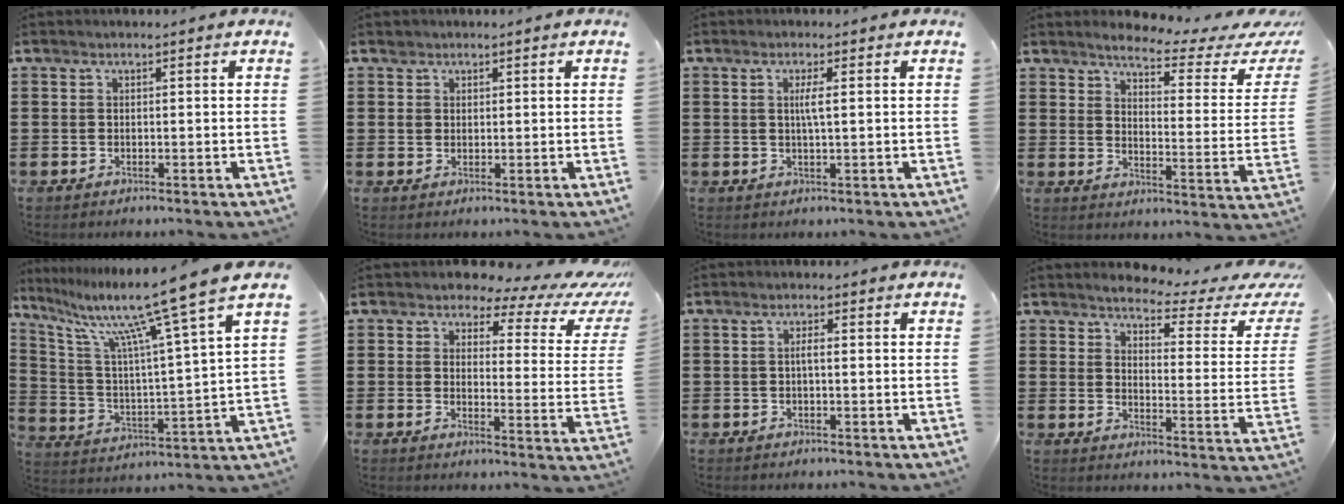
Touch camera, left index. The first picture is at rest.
{"total": 1.5, "force": [0.8, 1.3, 0.2], "torque": [-0.007, 0.004, 0.016]}
{"total": 2.3, "force": [0.4, 0.1, 2.2], "torque": [-0.047, -0.003, 0.006]}
{"total": 4.4, "force": [3.8, 0.0, 2.2], "torque": [-0.049, -0.032, 0.053]}
{"total": 12.2, "force": [9.6, -0.6, 7.5], "torque": [-0.168, -0.065, 0.147]}
{"total": 4.6, "force": [3.6, 1.8, 2.1], "torque": [-0.057, -0.016, 0.055]}
{"total": 1.4, "force": [-0.1, 0.3, 1.3], "torque": [-0.026, 0.001, -0.003]}
{"total": 3.3, "force": [2.8, 0.2, 1.8], "torque": [-0.039, -0.028, 0.036]}